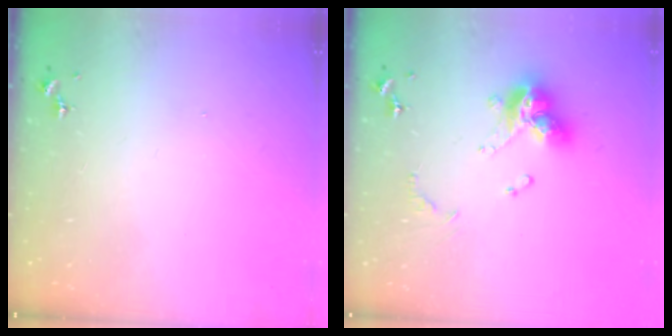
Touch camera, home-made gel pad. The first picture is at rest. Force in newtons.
{"total": 15.1, "press": 15.0, "slide": 1.4}